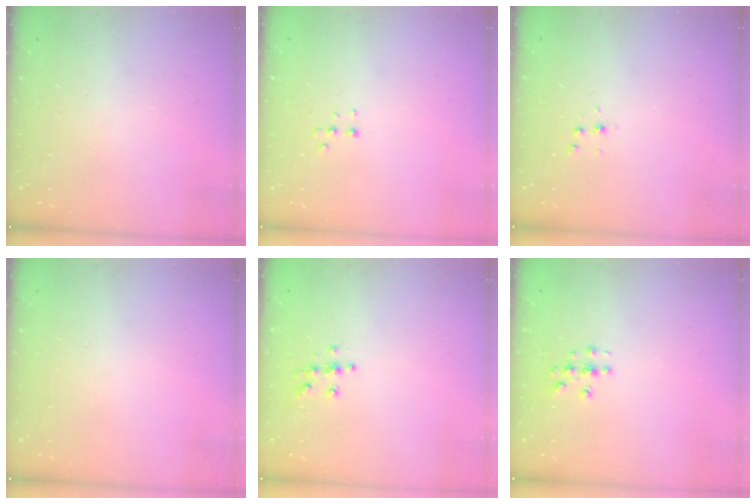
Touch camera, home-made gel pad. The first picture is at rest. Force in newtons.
{"total": 4.0, "press": 4.0, "slide": 0.8}
{"total": 3.8, "press": 3.7, "slide": 1.1}
{"total": 0.0}
{"total": 5.7, "press": 5.7, "slide": 0.5}
{"total": 3.2, "press": 3.2, "slide": 0.1}